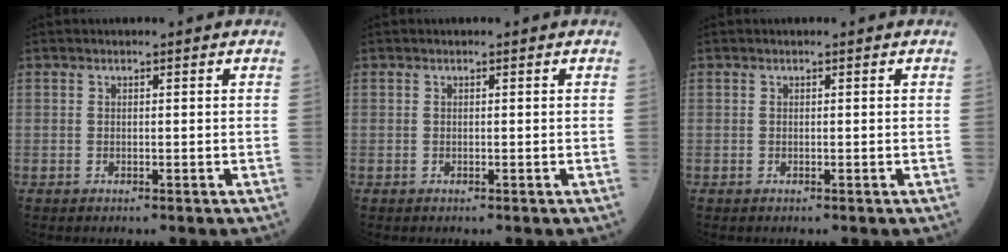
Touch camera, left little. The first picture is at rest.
{"total": 0.0}
{"total": 0.0}